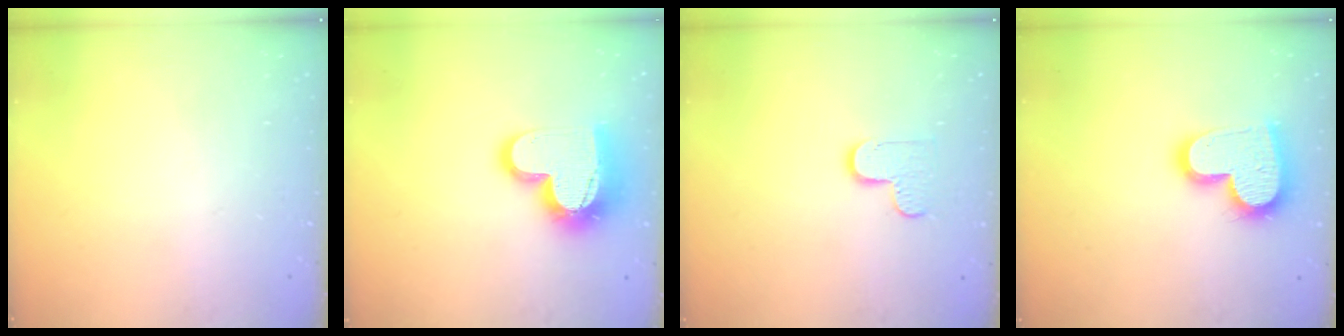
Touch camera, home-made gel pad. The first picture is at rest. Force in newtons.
{"total": 17.8, "press": 17.7, "slide": 1.6}
{"total": 6.3, "press": 6.3, "slide": 0.4}
{"total": 17.9, "press": 17.9, "slide": 1.4}